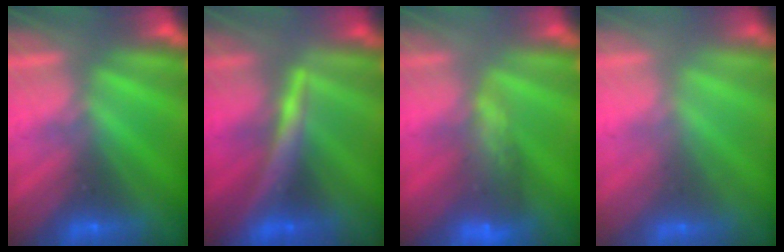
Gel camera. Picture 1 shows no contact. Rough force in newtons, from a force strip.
{"total": 4.5}
{"total": 9.4}
{"total": 2.5}